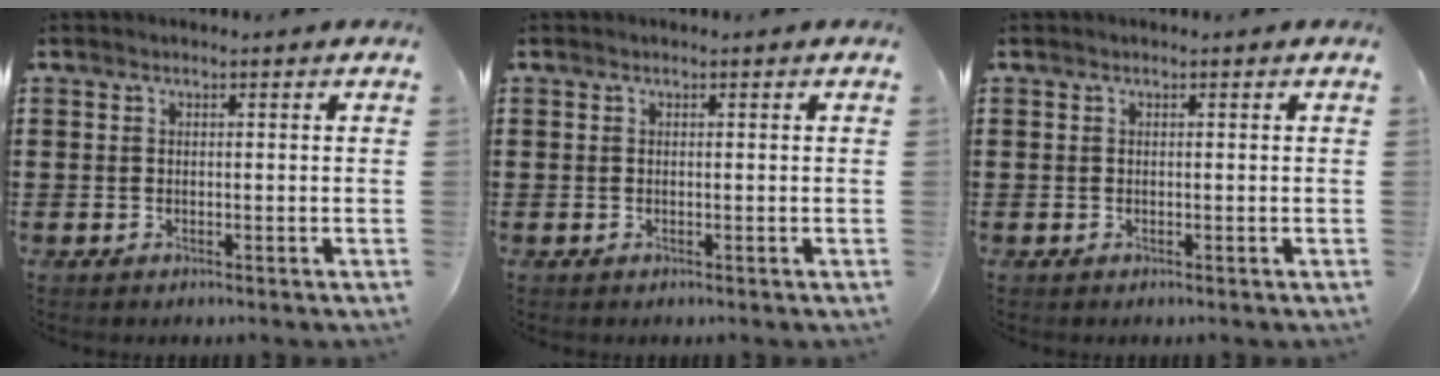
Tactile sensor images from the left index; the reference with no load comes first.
{"total": 0.0}
{"total": 0.0}